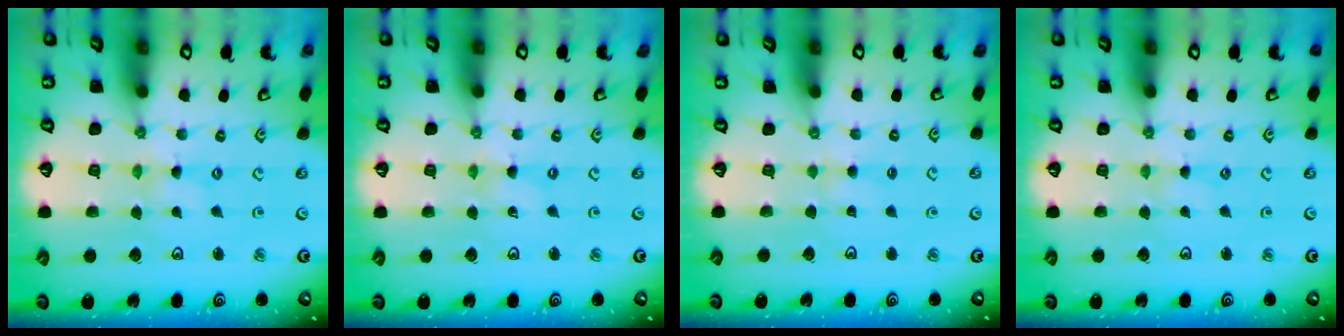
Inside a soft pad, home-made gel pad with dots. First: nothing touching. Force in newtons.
{"total": 0.0}
{"total": 2.3, "press": 2.2, "slide": 0.5}
{"total": 0.8, "press": 0.8, "slide": 0.2}